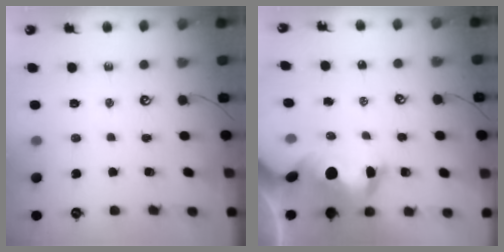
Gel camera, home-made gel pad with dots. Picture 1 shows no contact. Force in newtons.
{"total": 9.7, "press": 9.7, "slide": 1.0}